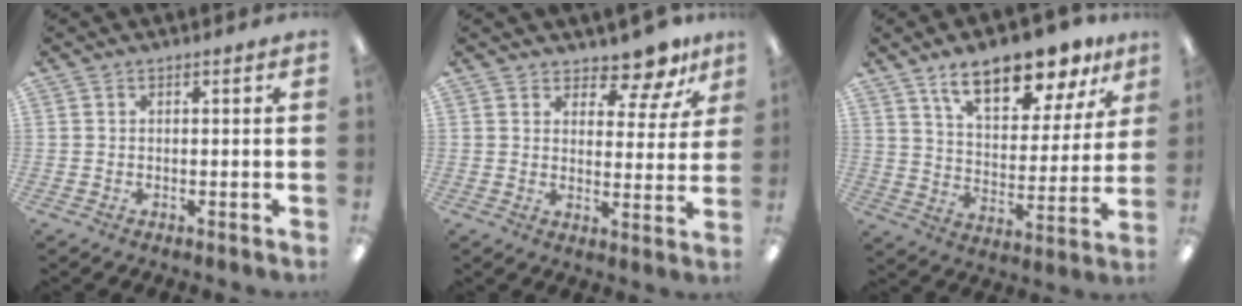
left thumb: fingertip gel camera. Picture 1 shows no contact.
{"total": 8.5, "force": [7.2, 3.2, 3.2], "torque": [-0.043, -0.053, 0.127]}
{"total": 16.5, "force": [12.0, 6.5, 9.2], "torque": [-0.141, -0.064, 0.204]}